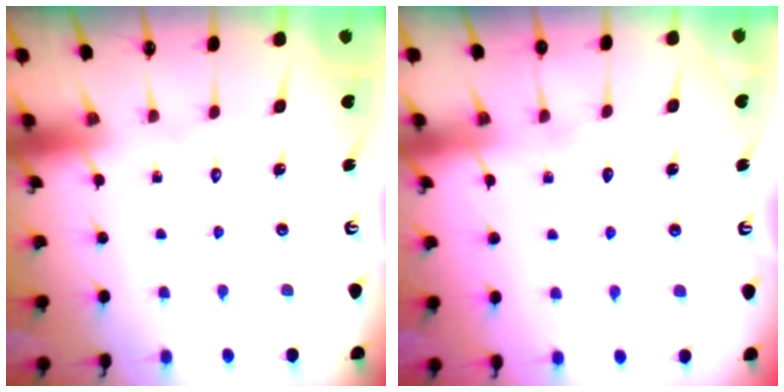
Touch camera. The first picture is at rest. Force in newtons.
{"total": 5.5, "press": 5.4, "slide": 0.8}